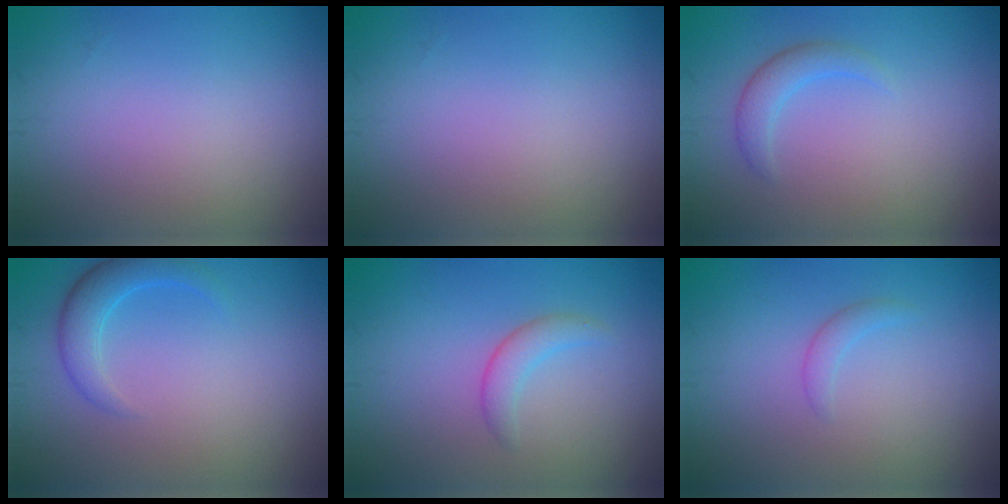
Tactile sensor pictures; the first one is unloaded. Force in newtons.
{"total": 0.0}
{"total": 1.9, "press": 1.9, "slide": 0.1}
{"total": 2.7, "press": 2.7, "slide": 0.1}
{"total": 1.8, "press": 1.8, "slide": 0.1}
{"total": 1.0, "press": 1.0, "slide": 0.1}